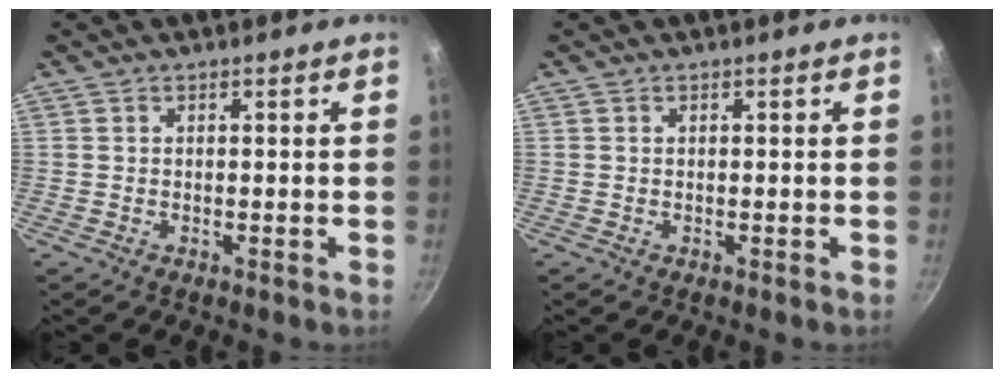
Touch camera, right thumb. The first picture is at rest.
{"total": 0.0}